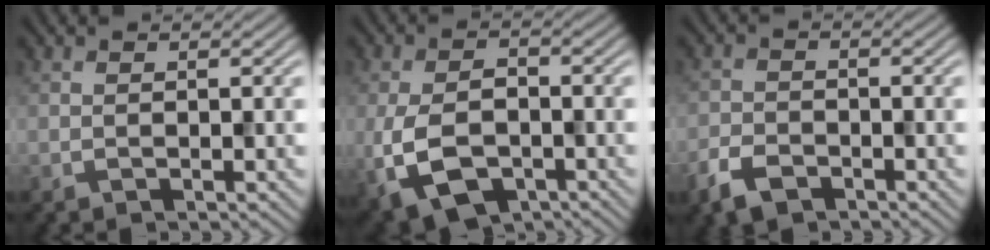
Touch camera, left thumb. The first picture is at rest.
{"total": 8.2, "force": [-3.1, 4.9, 5.8], "torque": [-0.139, -0.021, -0.059]}
{"total": 4.1, "force": [-2.9, 2.1, 2.1], "torque": [-0.045, -0.007, -0.065]}